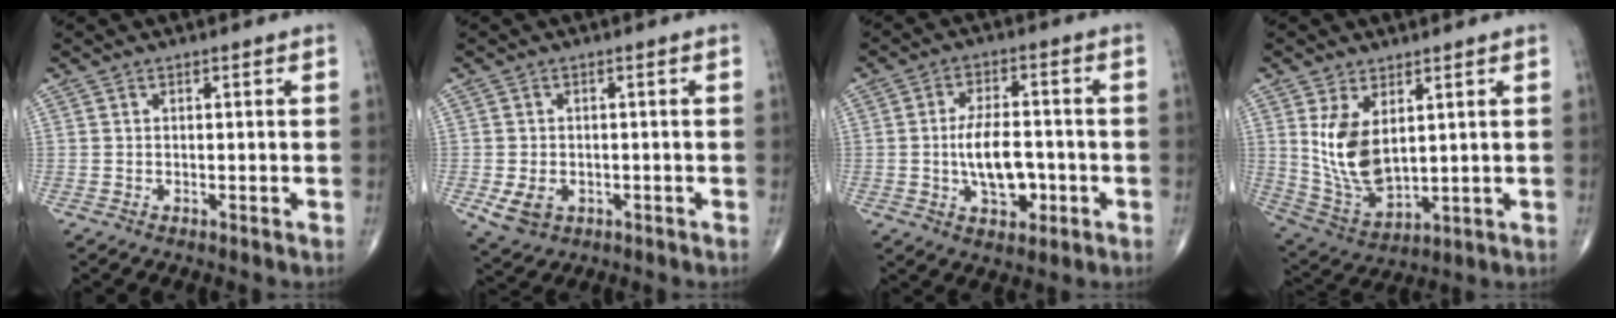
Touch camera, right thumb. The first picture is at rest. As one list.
[{"total": 5.6, "force": [-1.7, 4.3, 3.1], "torque": [-0.049, 0.003, -0.019]}, {"total": 9.4, "force": [-1.7, 5.2, 7.7], "torque": [-0.115, 0.014, -0.026]}, {"total": 11.1, "force": [2.9, 6.1, 8.8], "torque": [-0.157, -0.024, 0.076]}]